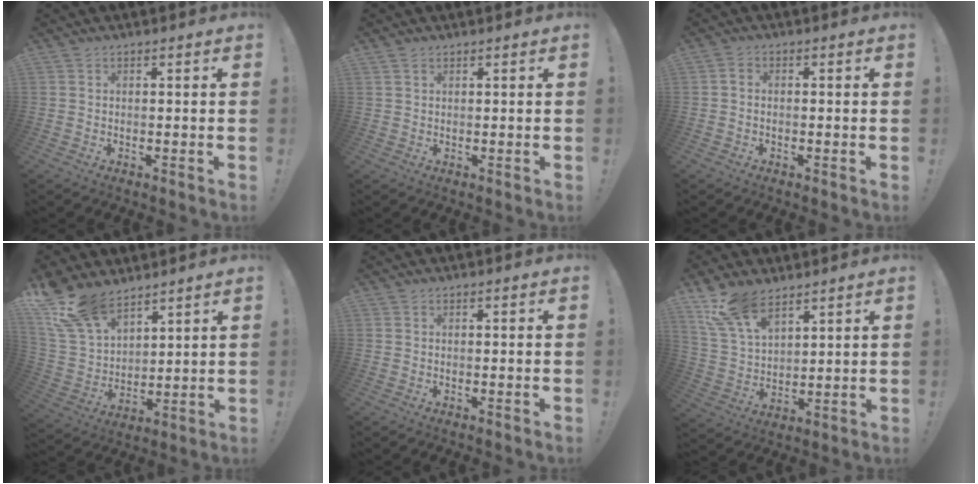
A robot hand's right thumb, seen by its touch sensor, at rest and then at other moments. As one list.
[{"total": 1.5, "force": [1.3, 0.8, 0.4], "torque": [-0.002, -0.005, 0.024]}, {"total": 1.3, "force": [-0.6, 0.8, 0.8], "torque": [-0.016, 0.006, -0.010]}, {"total": 15.5, "force": [11.5, 8.0, 6.8], "torque": [-0.140, -0.072, 0.222]}, {"total": 0.0}, {"total": 13.7, "force": [9.8, 6.5, 7.1], "torque": [-0.141, -0.050, 0.188]}]